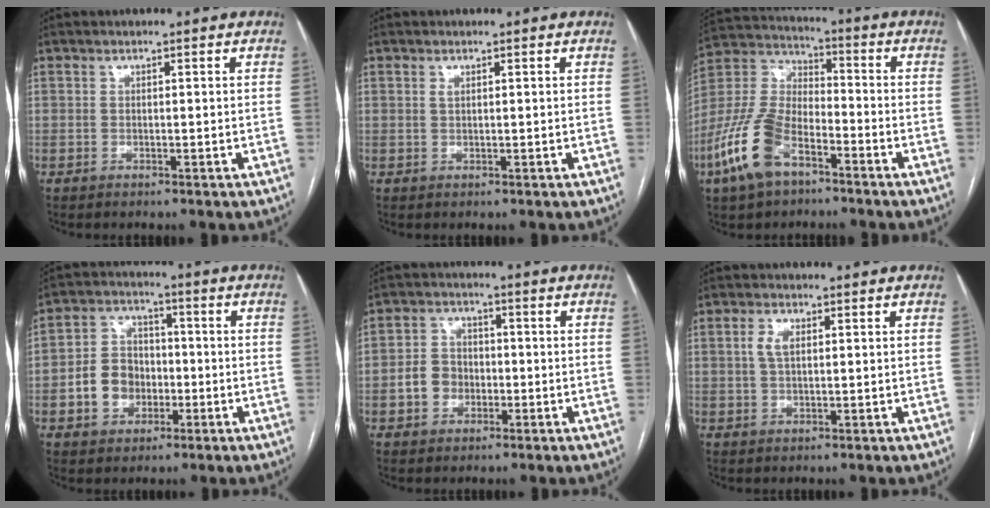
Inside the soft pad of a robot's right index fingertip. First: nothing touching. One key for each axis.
{"total": 0.6, "fx": 0.3, "fy": 0.2, "fz": 0.5, "tx": -0.013, "ty": -0.001, "tz": 0.007}
{"total": 13.5, "fx": -7.2, "fy": 6.2, "fz": 9.5, "tx": -0.223, "ty": 0.003, "tz": -0.141}
{"total": 7.8, "fx": -1.9, "fy": 6.4, "fz": 4.1, "tx": -0.092, "ty": 0.024, "tz": -0.030}
{"total": 5.3, "fx": -1.3, "fy": 4.5, "fz": 2.5, "tx": -0.055, "ty": 0.020, "tz": -0.022}
{"total": 3.0, "fx": 0.8, "fy": 1.4, "fz": 2.5, "tx": -0.055, "ty": 0.007, "tz": 0.017}